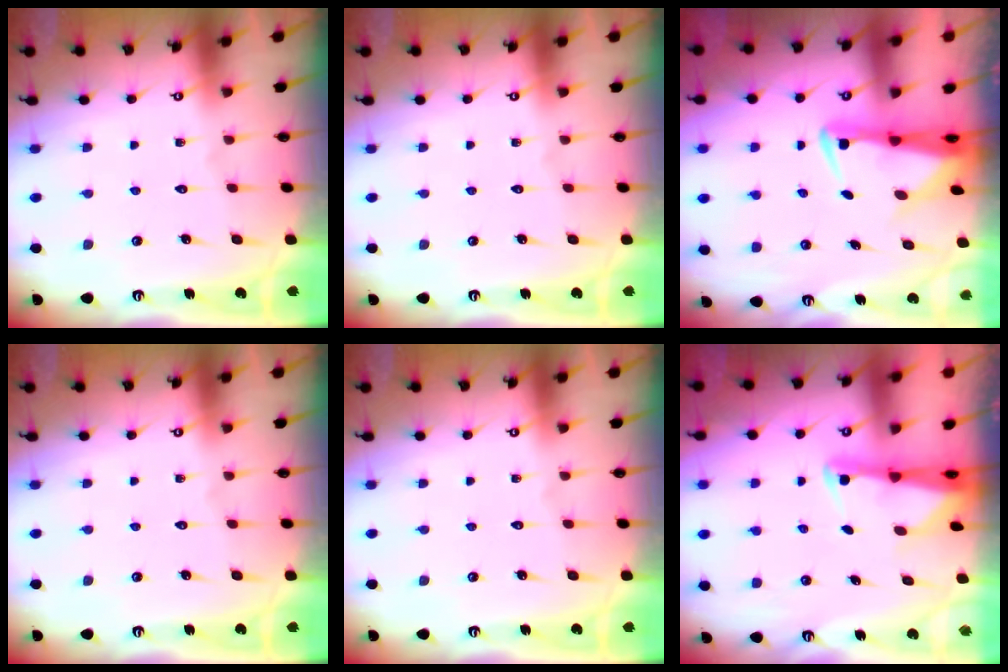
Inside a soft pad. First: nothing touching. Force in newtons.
{"total": 0.0}
{"total": 3.3, "press": 3.3, "slide": 0.6}
{"total": 0.0}
{"total": 0.0}
{"total": 2.8, "press": 2.7, "slide": 0.6}